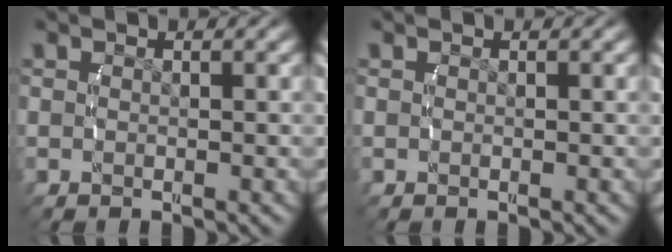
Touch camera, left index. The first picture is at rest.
{"total": 0.0}